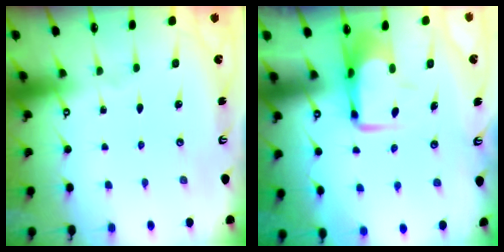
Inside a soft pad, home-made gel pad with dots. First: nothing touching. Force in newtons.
{"total": 6.9, "press": 6.7, "slide": 1.6}